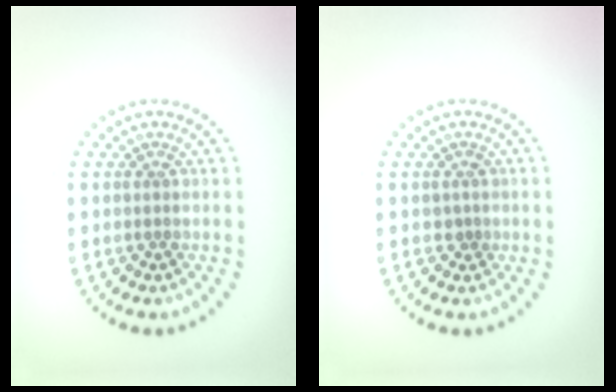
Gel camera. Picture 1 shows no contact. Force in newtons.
{"total": 0.9, "press": 0.8, "slide": 0.4}